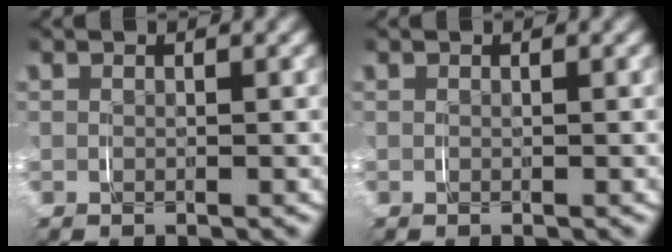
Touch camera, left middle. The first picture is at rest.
{"total": 0.0}